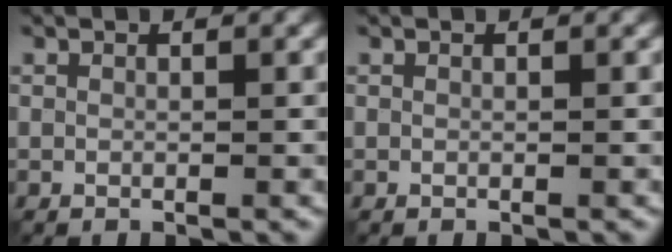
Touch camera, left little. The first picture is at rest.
{"total": 0.0}